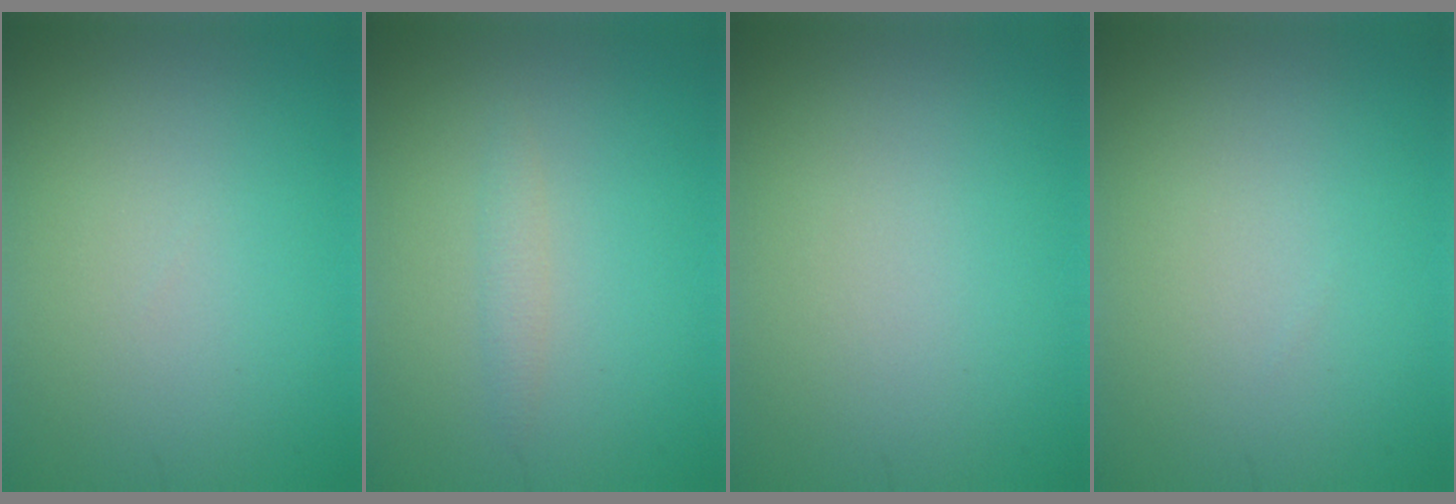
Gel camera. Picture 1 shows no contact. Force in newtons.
{"total": 1.1, "press": 1.1, "slide": 0.1}
{"total": 0.0}
{"total": 0.0}